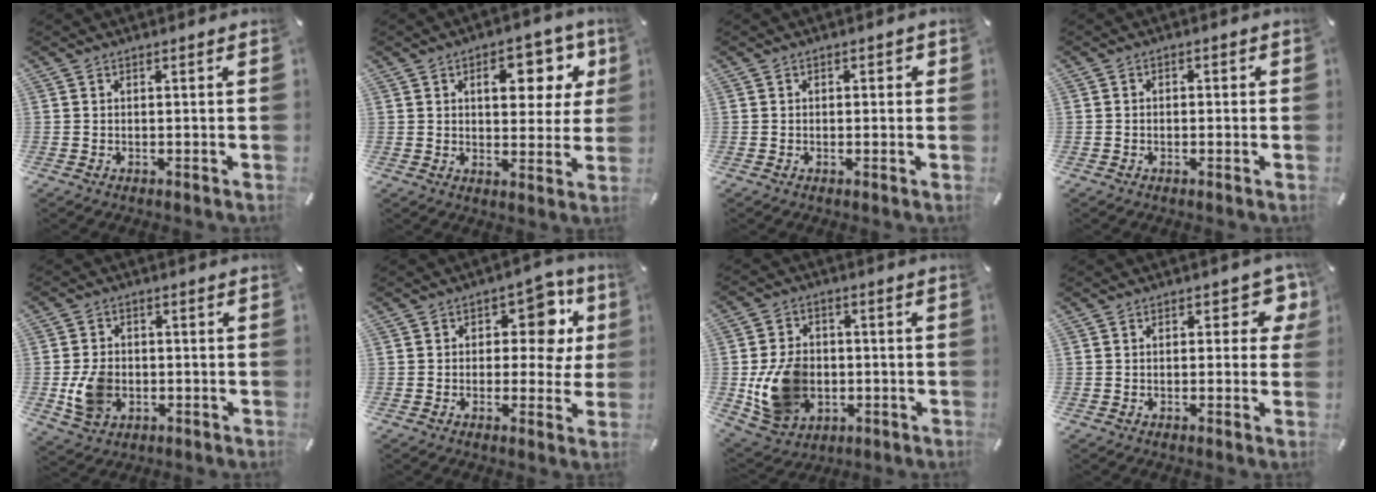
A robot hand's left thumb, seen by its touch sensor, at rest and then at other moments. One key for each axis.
{"total": 12.6, "fx": 4.6, "fy": 7.5, "fz": 9.0, "tx": -0.102, "ty": -0.012, "tz": 0.069}
{"total": 1.1, "fx": -0.1, "fy": 0.9, "fz": 0.6, "tx": -0.011, "ty": 0.006, "tz": -0.004}
{"total": 1.4, "fx": -0.8, "fy": 1.0, "fz": 0.6, "tx": -0.011, "ty": 0.007, "tz": -0.018}
{"total": 8.8, "fx": -1.6, "fy": 7.1, "fz": 5.0, "tx": -0.110, "ty": 0.002, "tz": -0.031}
{"total": 11.8, "fx": 3.6, "fy": 7.3, "fz": 8.5, "tx": -0.099, "ty": -0.021, "tz": 0.058}
{"total": 13.8, "fx": -2.1, "fy": 10.9, "fz": 8.1, "tx": -0.160, "ty": 0.012, "tz": -0.033}
{"total": 6.4, "fx": 1.9, "fy": 3.6, "fz": 4.9, "tx": -0.050, "ty": -0.003, "tz": 0.025}